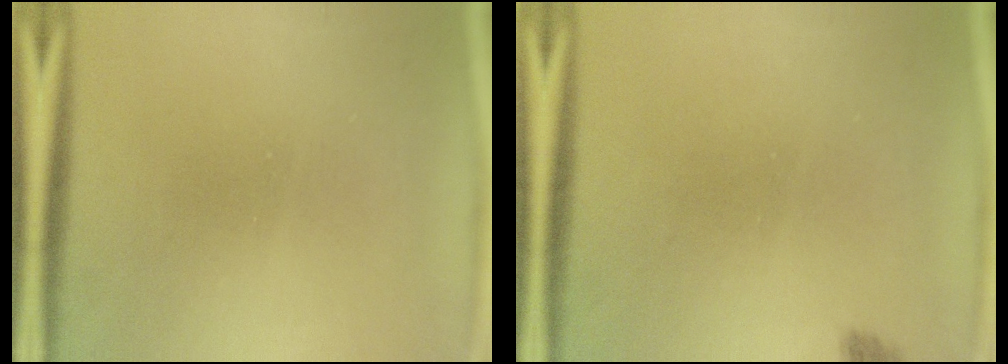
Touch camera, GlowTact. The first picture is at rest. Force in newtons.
{"total": 1.3}